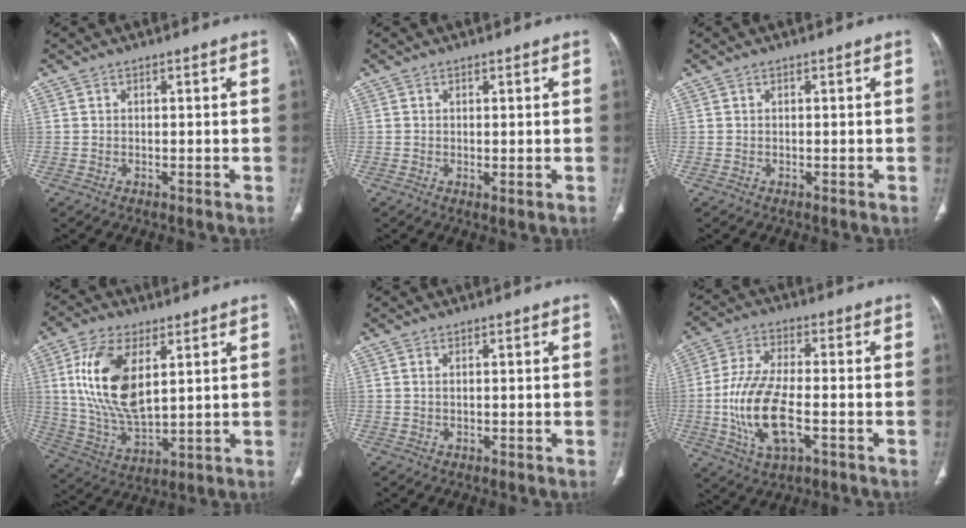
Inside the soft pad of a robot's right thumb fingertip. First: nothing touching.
{"total": 0.8, "force": [0.1, 0.2, 0.8], "torque": [-0.016, -0.007, 0.002]}
{"total": 0.0}
{"total": 15.7, "force": [4.7, 7.7, 12.9], "torque": [-0.247, -0.021, 0.097]}
{"total": 0.6, "force": [0.3, 0.2, 0.5], "torque": [-0.014, 0.003, 0.006]}
{"total": 13.6, "force": [-3.1, 5.9, 11.9], "torque": [-0.241, 0.009, -0.056]}